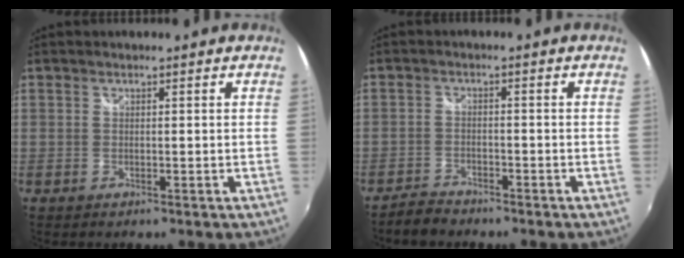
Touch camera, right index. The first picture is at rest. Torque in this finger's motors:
{"motor_torque": [-0.22, 0.07, -0.04, 0.00]}